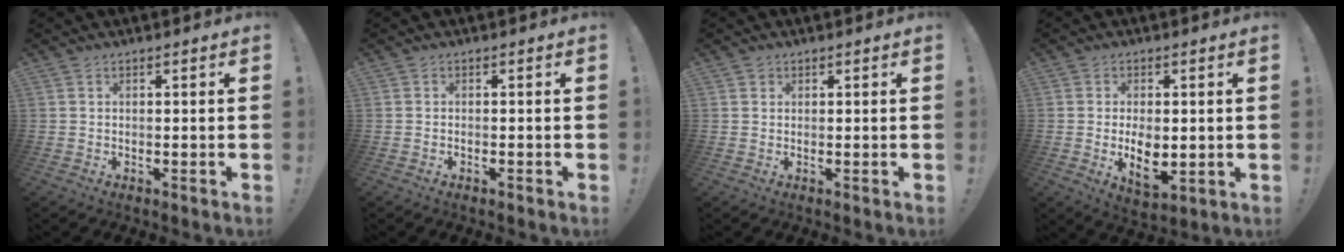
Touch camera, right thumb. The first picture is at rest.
{"total": 0.7, "force": [-0.7, 0.0, 0.1], "torque": [-0.005, 0.001, -0.013]}
{"total": 1.0, "force": [0.6, 0.8, 0.1], "torque": [0.006, -0.003, 0.010]}
{"total": 8.2, "force": [-0.3, 5.0, 6.5], "torque": [-0.096, -0.015, -0.005]}